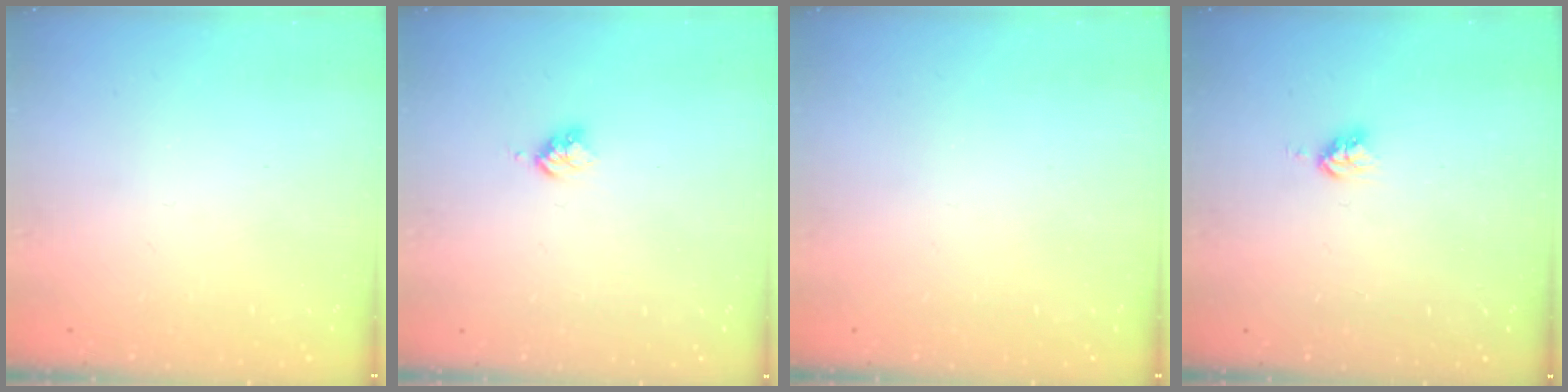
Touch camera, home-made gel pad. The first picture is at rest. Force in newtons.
{"total": 3.0, "press": 2.9, "slide": 0.4}
{"total": 0.0}
{"total": 3.7, "press": 3.7, "slide": 0.5}